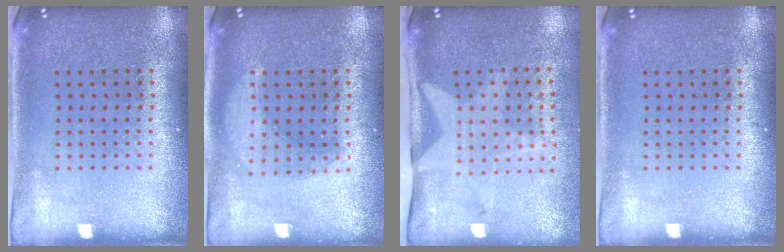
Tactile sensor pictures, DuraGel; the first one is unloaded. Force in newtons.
{"total": 2.4, "press": 2.4, "slide": 0.3}
{"total": 2.1, "press": 1.5, "slide": 1.4}
{"total": 0.0}